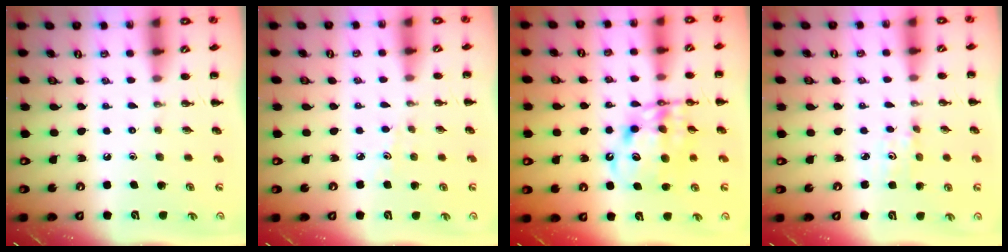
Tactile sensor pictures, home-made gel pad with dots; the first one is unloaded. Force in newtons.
{"total": 2.8, "press": 2.6, "slide": 0.9}
{"total": 11.3, "press": 10.9, "slide": 2.9}
{"total": 2.6, "press": 2.5, "slide": 0.8}